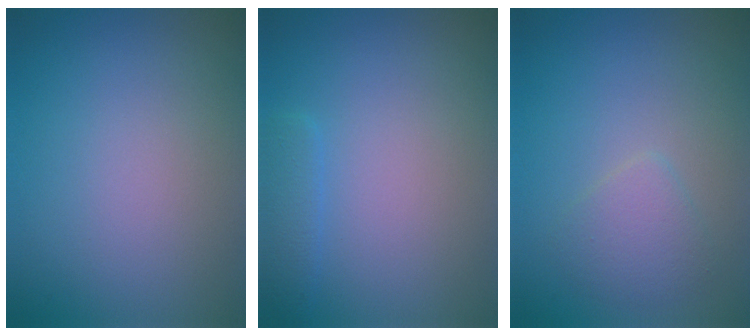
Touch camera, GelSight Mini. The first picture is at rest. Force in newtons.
{"total": 1.4, "press": 1.4, "slide": 0.1}
{"total": 2.1, "press": 2.1, "slide": 0.1}